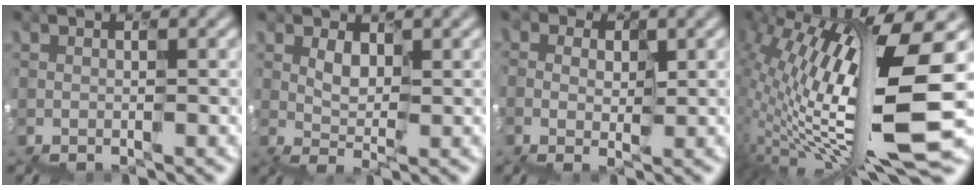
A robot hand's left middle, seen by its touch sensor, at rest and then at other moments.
{"total": 0.8, "force": [0.7, 0.4, -0.1], "torque": [-0.014, 0.003, 0.014]}
{"total": 3.6, "force": [0.6, 3.0, 1.9], "torque": [-0.032, 0.006, 0.002]}
{"total": 13.0, "force": [1.7, 3.4, 12.5], "torque": [-0.245, 0.000, 0.038]}